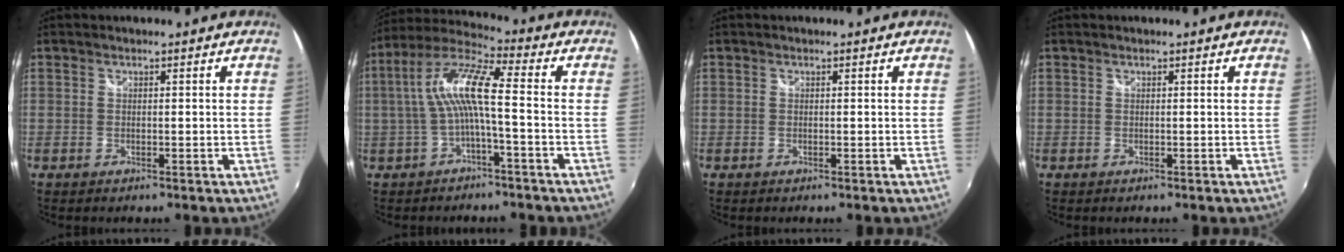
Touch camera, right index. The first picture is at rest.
{"total": 10.4, "force": [-1.1, 1.3, 10.2], "torque": [-0.212, 0.019, -0.021]}
{"total": 0.0}
{"total": 0.0}